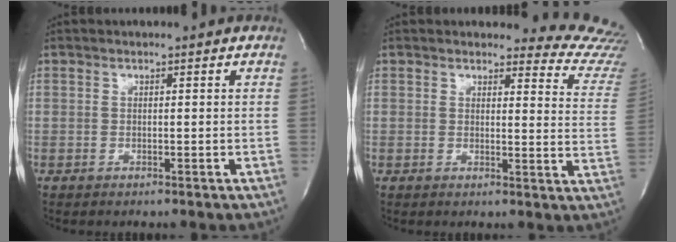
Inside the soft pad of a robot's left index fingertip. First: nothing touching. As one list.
[{"total": 11.2, "force": [11.1, 1.5, 0.2], "torque": [0.034, -0.109, 0.075]}]